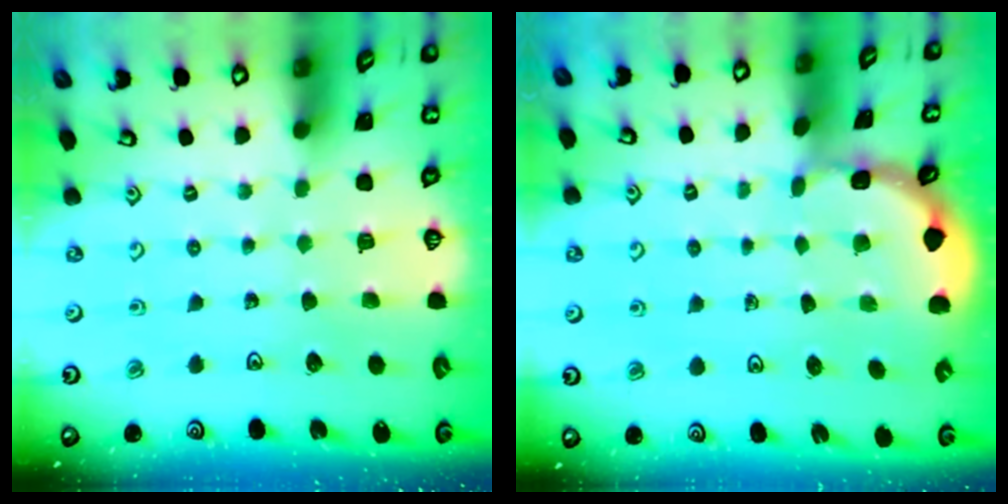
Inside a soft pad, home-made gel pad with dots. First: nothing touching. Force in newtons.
{"total": 1.5, "press": 1.5, "slide": 0.1}